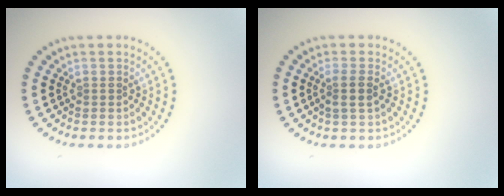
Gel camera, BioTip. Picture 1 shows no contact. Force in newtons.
{"total": 1.5, "press": 1.3, "slide": 0.8}